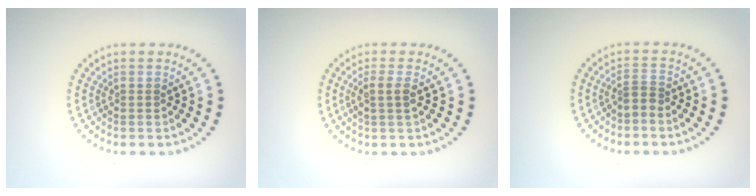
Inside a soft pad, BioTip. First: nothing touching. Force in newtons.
{"total": 1.5, "press": 1.4, "slide": 0.6}
{"total": 1.2, "press": 0.7, "slide": 0.9}